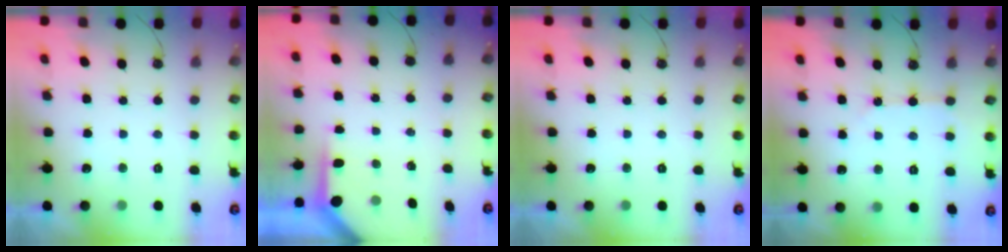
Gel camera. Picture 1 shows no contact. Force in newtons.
{"total": 3.8, "press": 3.8, "slide": 0.3}
{"total": 0.0}
{"total": 3.3, "press": 3.2, "slide": 0.3}